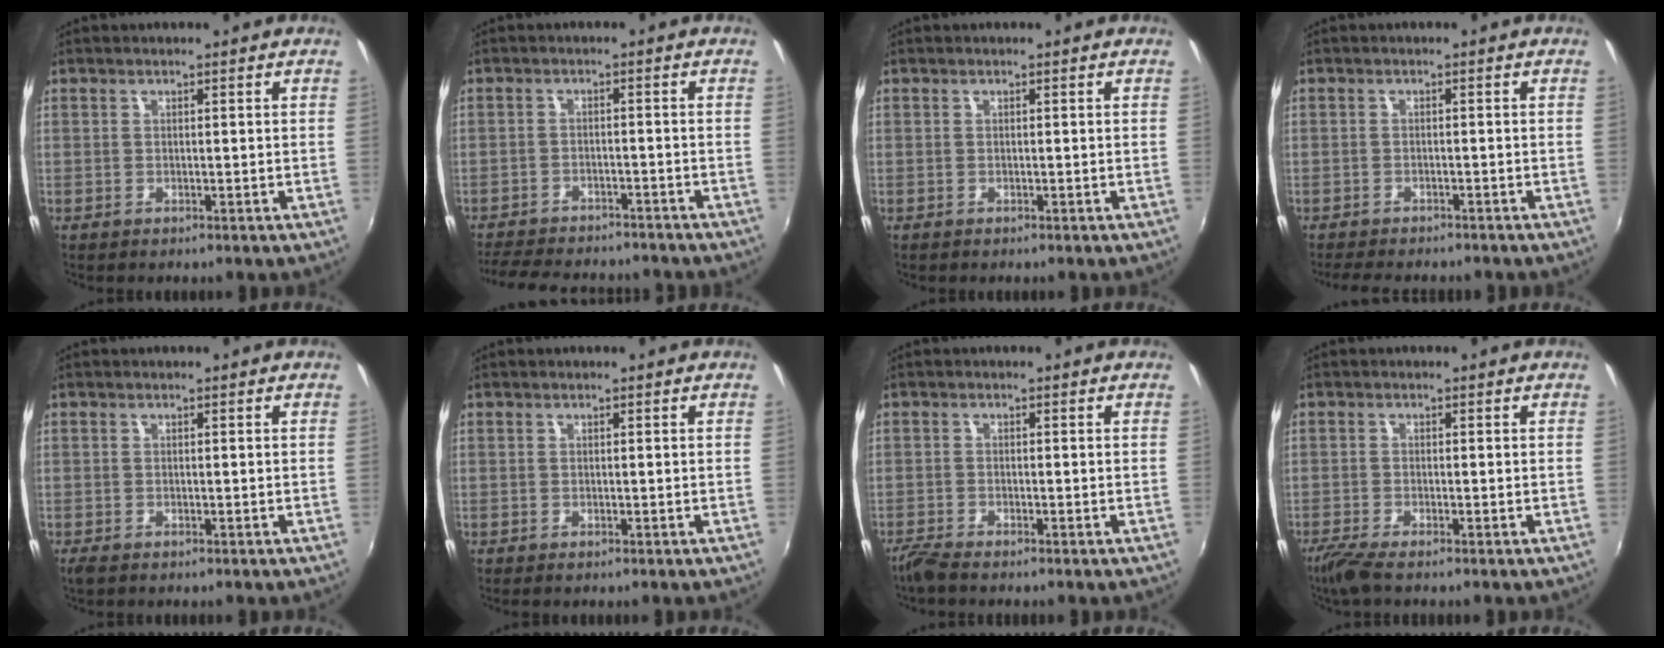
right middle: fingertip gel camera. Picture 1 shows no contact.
{"total": 14.2, "force": [-12.5, 4.0, 5.4], "torque": [-0.125, -0.009, -0.181]}
{"total": 0.0}
{"total": 6.6, "force": [-5.8, 1.6, 2.6], "torque": [-0.066, -0.012, -0.089]}
{"total": 1.3, "force": [-0.9, 0.5, 0.8], "torque": [-0.017, -0.006, -0.016]}
{"total": 0.0}
{"total": 2.8, "force": [-2.6, 0.1, 1.2], "torque": [-0.037, -0.010, -0.052]}
{"total": 4.0, "force": [-3.1, 0.3, 2.5], "torque": [-0.066, -0.015, -0.062]}